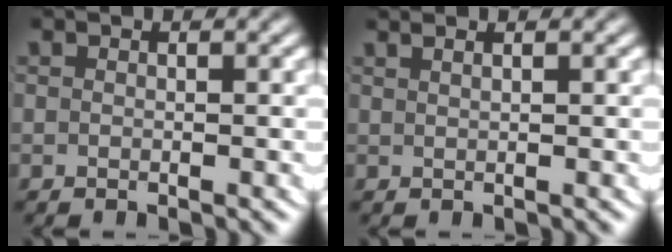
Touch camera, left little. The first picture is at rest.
{"total": 1.7, "force": [1.3, -0.1, 1.0], "torque": [-0.012, 0.006, 0.023]}